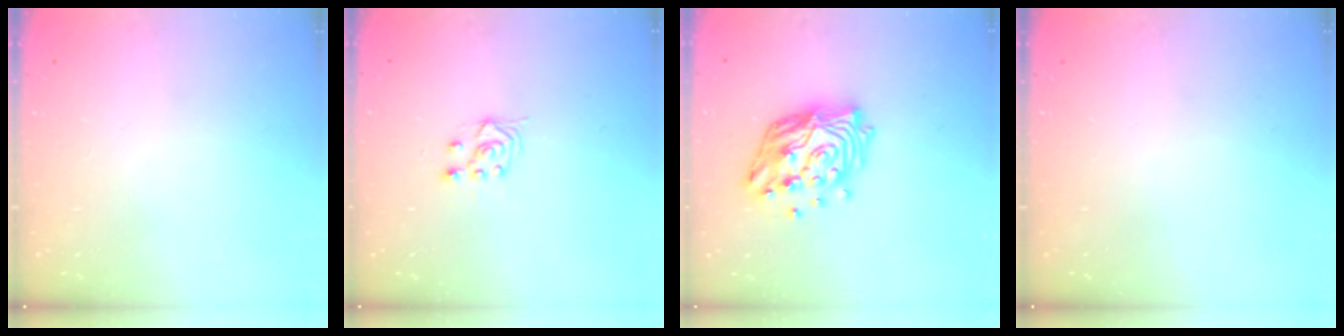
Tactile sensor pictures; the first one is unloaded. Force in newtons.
{"total": 4.2, "press": 4.1, "slide": 1.1}
{"total": 16.5, "press": 16.4, "slide": 1.7}
{"total": 0.0}